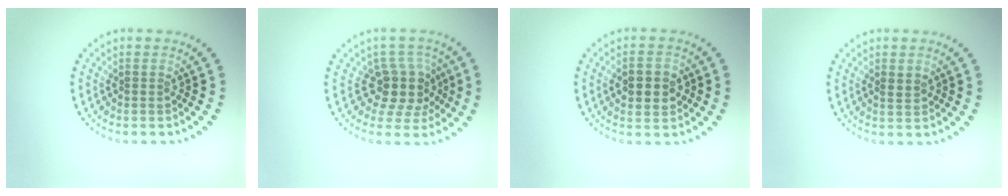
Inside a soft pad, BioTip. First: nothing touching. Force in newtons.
{"total": 3.7, "press": 2.9, "slide": 2.3}
{"total": 3.9, "press": 3.9, "slide": 0.2}
{"total": 0.7, "press": 0.6, "slide": 0.3}